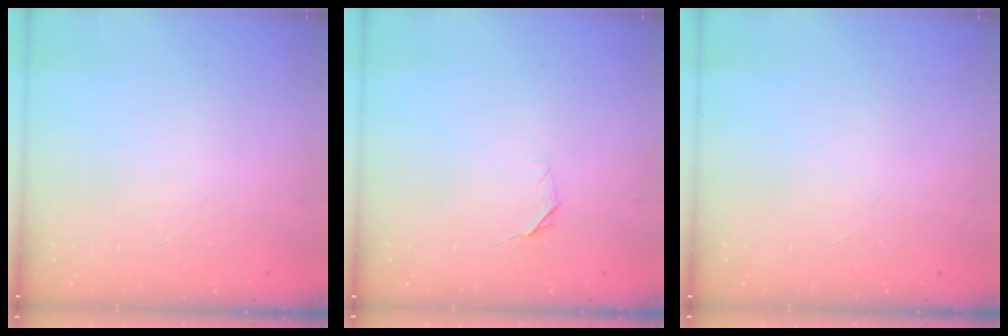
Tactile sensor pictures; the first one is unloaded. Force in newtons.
{"total": 4.0, "press": 3.9, "slide": 1.0}
{"total": 0.0}